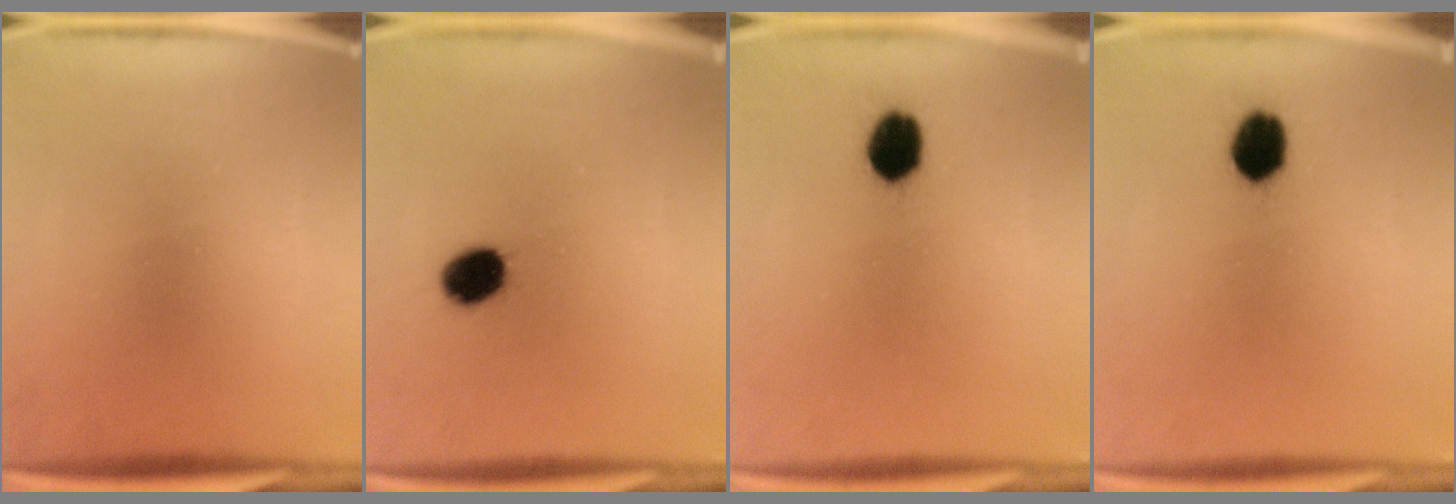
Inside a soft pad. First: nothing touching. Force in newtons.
{"total": 7.2}
{"total": 5.8}
{"total": 5.8}